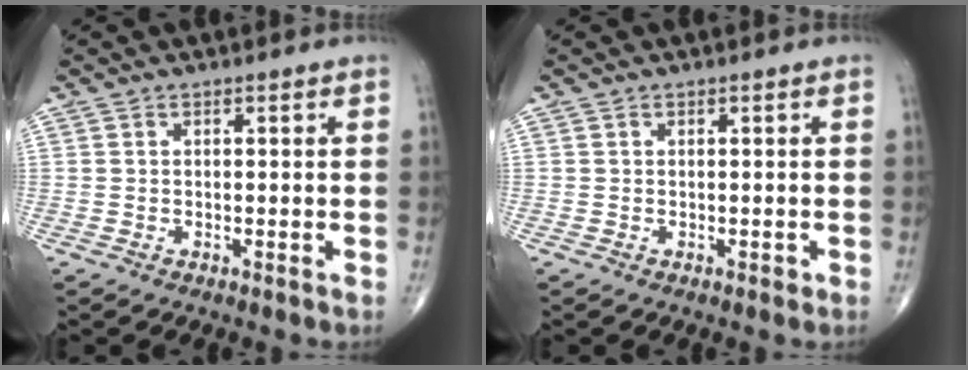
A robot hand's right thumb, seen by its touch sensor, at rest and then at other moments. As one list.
[{"total": 0.5, "force": [-0.1, 0.4, 0.4], "torque": [-0.001, 0.000, -0.002]}]